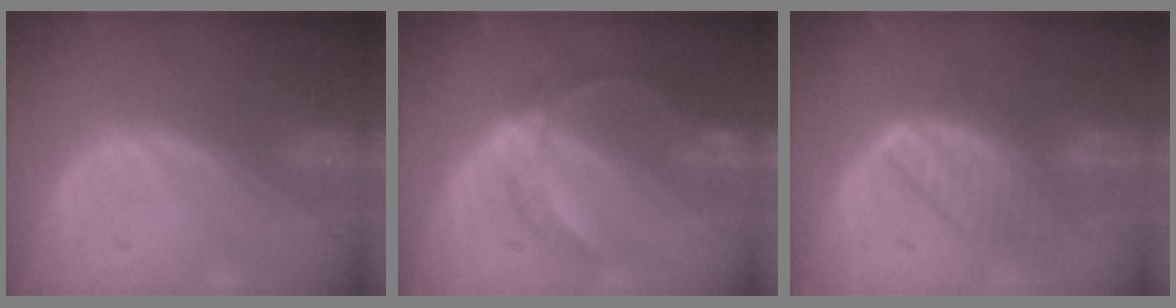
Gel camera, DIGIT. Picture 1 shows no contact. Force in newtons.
{"total": 6.2, "press": 5.5, "slide": 2.9}
{"total": 7.6, "press": 6.9, "slide": 3.2}